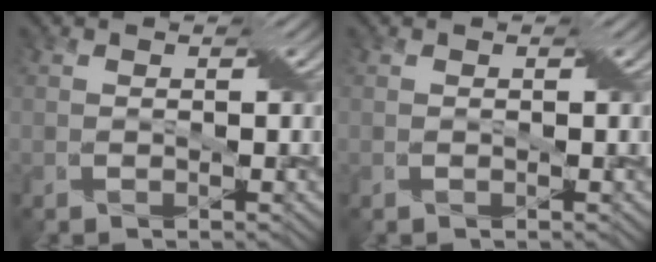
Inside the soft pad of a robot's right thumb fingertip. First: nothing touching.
{"total": 0.0}